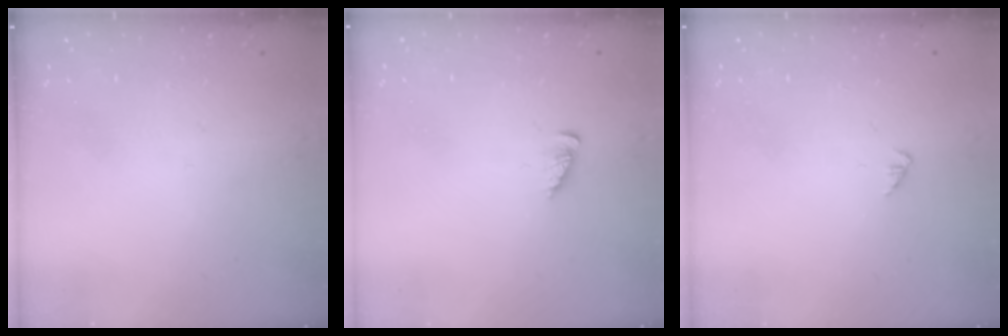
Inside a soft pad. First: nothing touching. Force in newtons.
{"total": 2.1, "press": 2.1, "slide": 0.3}
{"total": 1.2, "press": 1.2, "slide": 0.2}